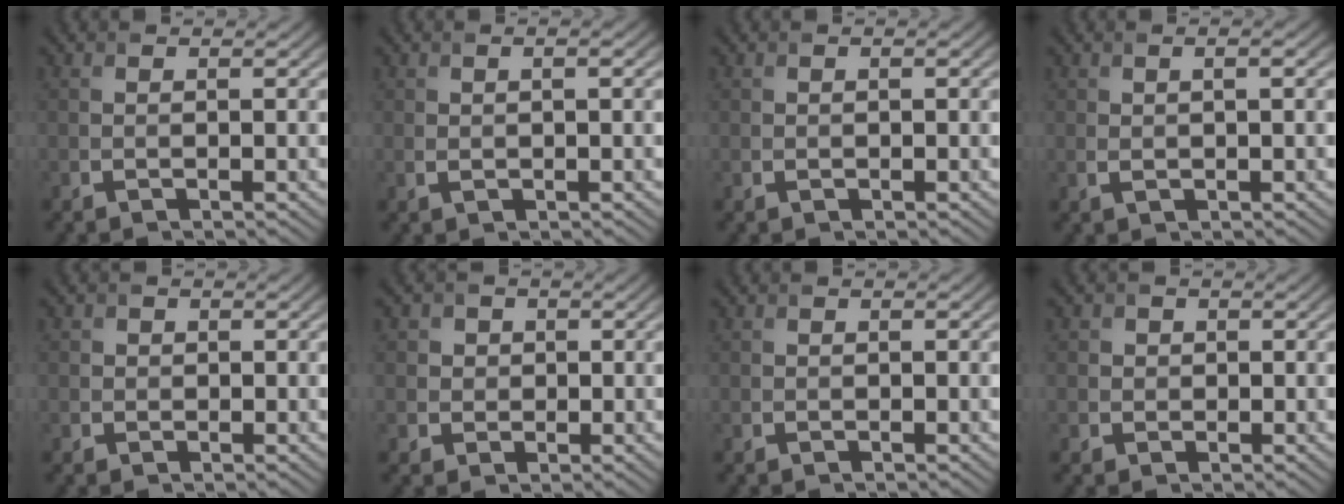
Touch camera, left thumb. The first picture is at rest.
{"total": 1.9, "force": [0.3, 0.7, 1.8], "torque": [-0.037, 0.002, 0.008]}
{"total": 0.6, "force": [0.1, 0.3, 0.6], "torque": [-0.010, 0.001, 0.003]}
{"total": 2.3, "force": [0.3, 0.7, 2.1], "torque": [-0.044, 0.002, 0.008]}
{"total": 1.3, "force": [0.1, 1.3, 0.1], "torque": [0.006, -0.003, 0.000]}
{"total": 3.8, "force": [1.0, 3.6, 0.8], "torque": [-0.022, 0.002, 0.012]}
{"total": 0.0}
{"total": 2.1, "force": [0.4, 2.0, 0.3], "torque": [-0.005, -0.006, 0.009]}